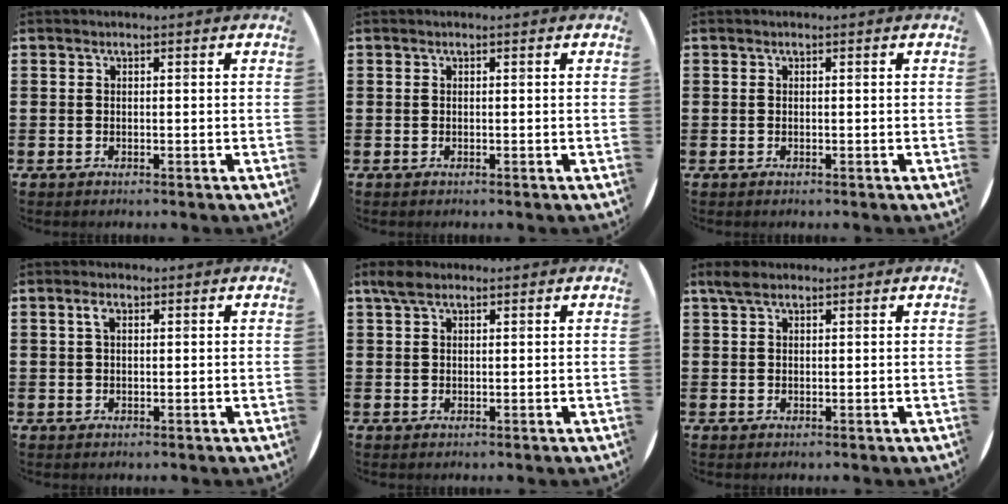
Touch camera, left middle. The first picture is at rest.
{"total": 0.0}
{"total": 0.0}
{"total": 1.8, "force": [0.8, 0.9, 1.4], "torque": [-0.024, 0.003, 0.011]}
{"total": 2.1, "force": [1.5, 1.0, 1.2], "torque": [-0.019, 0.003, 0.025]}
{"total": 1.8, "force": [1.3, 0.8, 1.0], "torque": [-0.023, 0.006, 0.024]}